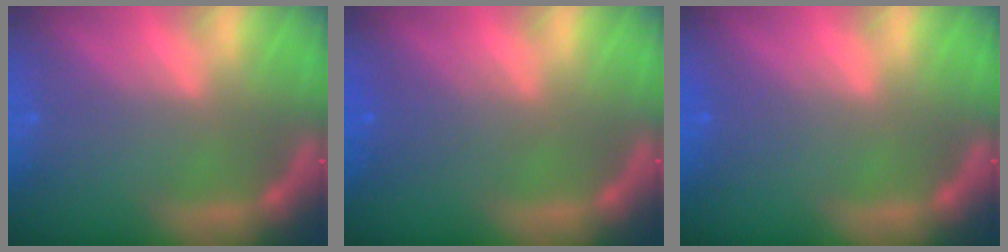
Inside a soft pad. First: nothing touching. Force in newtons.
{"total": 2.5}
{"total": 1.5}